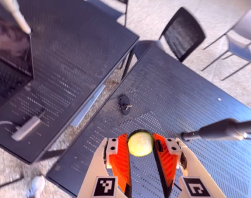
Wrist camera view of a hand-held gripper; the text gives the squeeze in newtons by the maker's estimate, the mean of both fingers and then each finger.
{"total": 9.6, "left": 9.9, "right": 9.3}